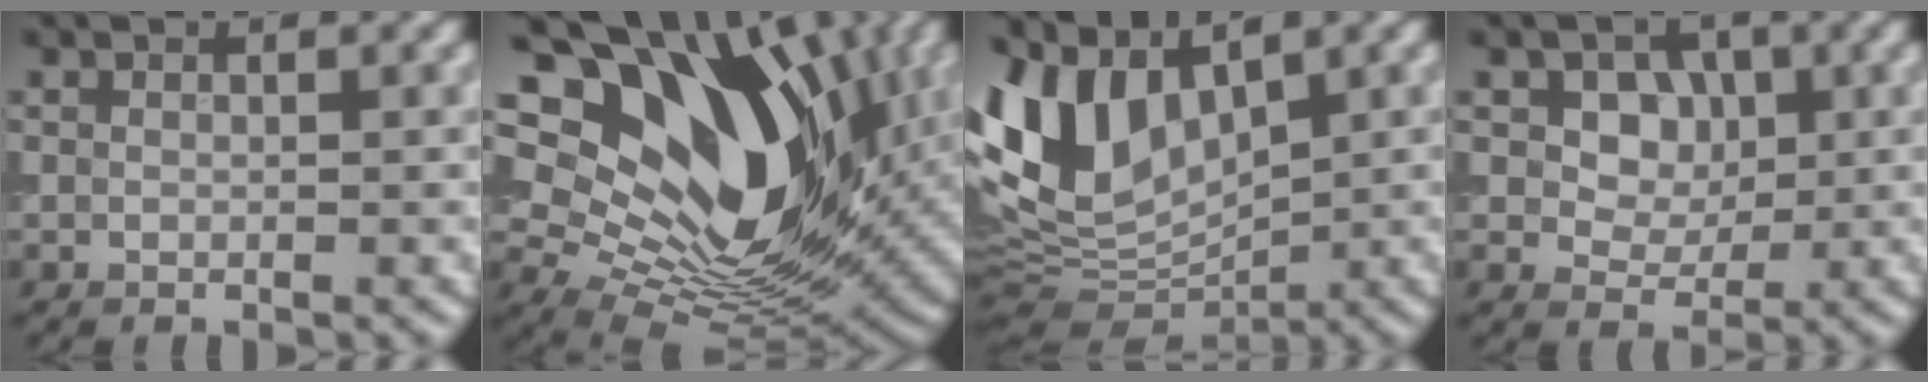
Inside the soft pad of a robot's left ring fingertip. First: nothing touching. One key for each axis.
{"total": 17.9, "fx": 5.1, "fy": 11.4, "fz": 12.8, "tx": -0.212, "ty": 0.017, "tz": 0.093}
{"total": 8.1, "fx": 3.0, "fy": 4.8, "fz": 5.8, "tx": -0.128, "ty": -0.001, "tz": 0.056}
{"total": 4.4, "fx": 1.2, "fy": 3.5, "fz": 2.4, "tx": -0.040, "ty": -0.004, "tz": 0.014}